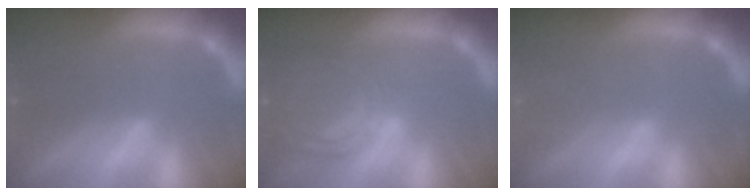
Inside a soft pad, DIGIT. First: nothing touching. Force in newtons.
{"total": 9.1}
{"total": 2.4}